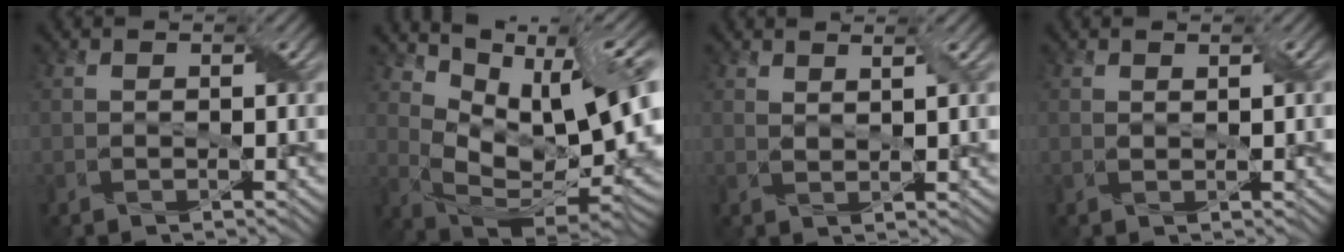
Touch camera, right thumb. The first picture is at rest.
{"total": 15.6, "force": [5.2, 6.6, 13.1], "torque": [-0.228, -0.004, 0.104]}
{"total": 1.8, "force": [1.3, 0.2, 1.2], "torque": [-0.026, 0.001, 0.025]}
{"total": 0.8, "force": [0.5, 0.2, 0.5], "torque": [-0.014, 0.002, 0.011]}